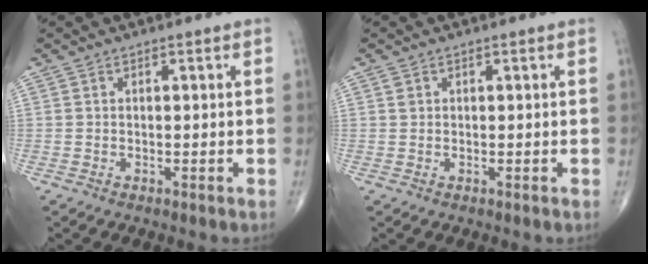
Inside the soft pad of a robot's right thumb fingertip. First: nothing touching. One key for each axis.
{"total": 0.6, "fx": 0.3, "fy": 0.4, "fz": 0.3, "tx": -0.006, "ty": 0.004, "tz": 0.007}